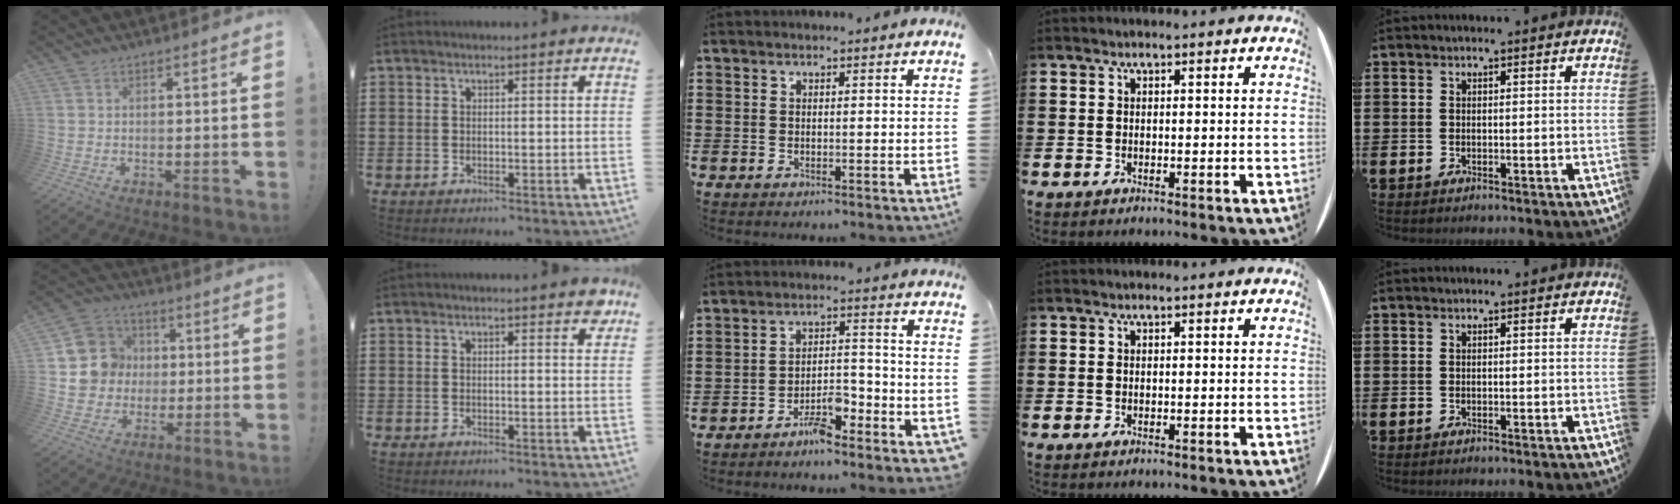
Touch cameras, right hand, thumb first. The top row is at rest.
{"thumb": {"total": 11.9, "force": [0.3, 11.5, 3.1], "torque": [-0.039, 0.010, 0.018]}, "index": {"total": 1.3, "force": [0.9, 0.6, 0.8], "torque": [-0.001, -0.002, 0.012]}, "middle": {"total": 5.7, "force": [-4.4, 1.6, 3.2], "torque": [-0.064, 0.012, -0.086]}}